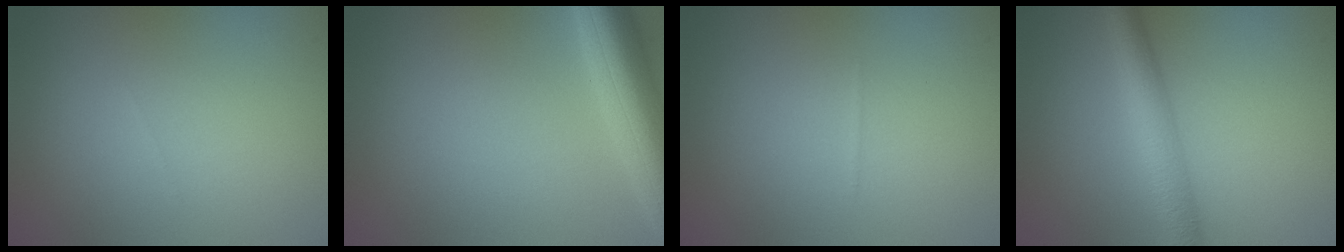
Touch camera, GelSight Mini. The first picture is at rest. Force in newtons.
{"total": 7.0, "press": 6.9, "slide": 0.4}
{"total": 0.0}
{"total": 4.3, "press": 4.3, "slide": 0.1}